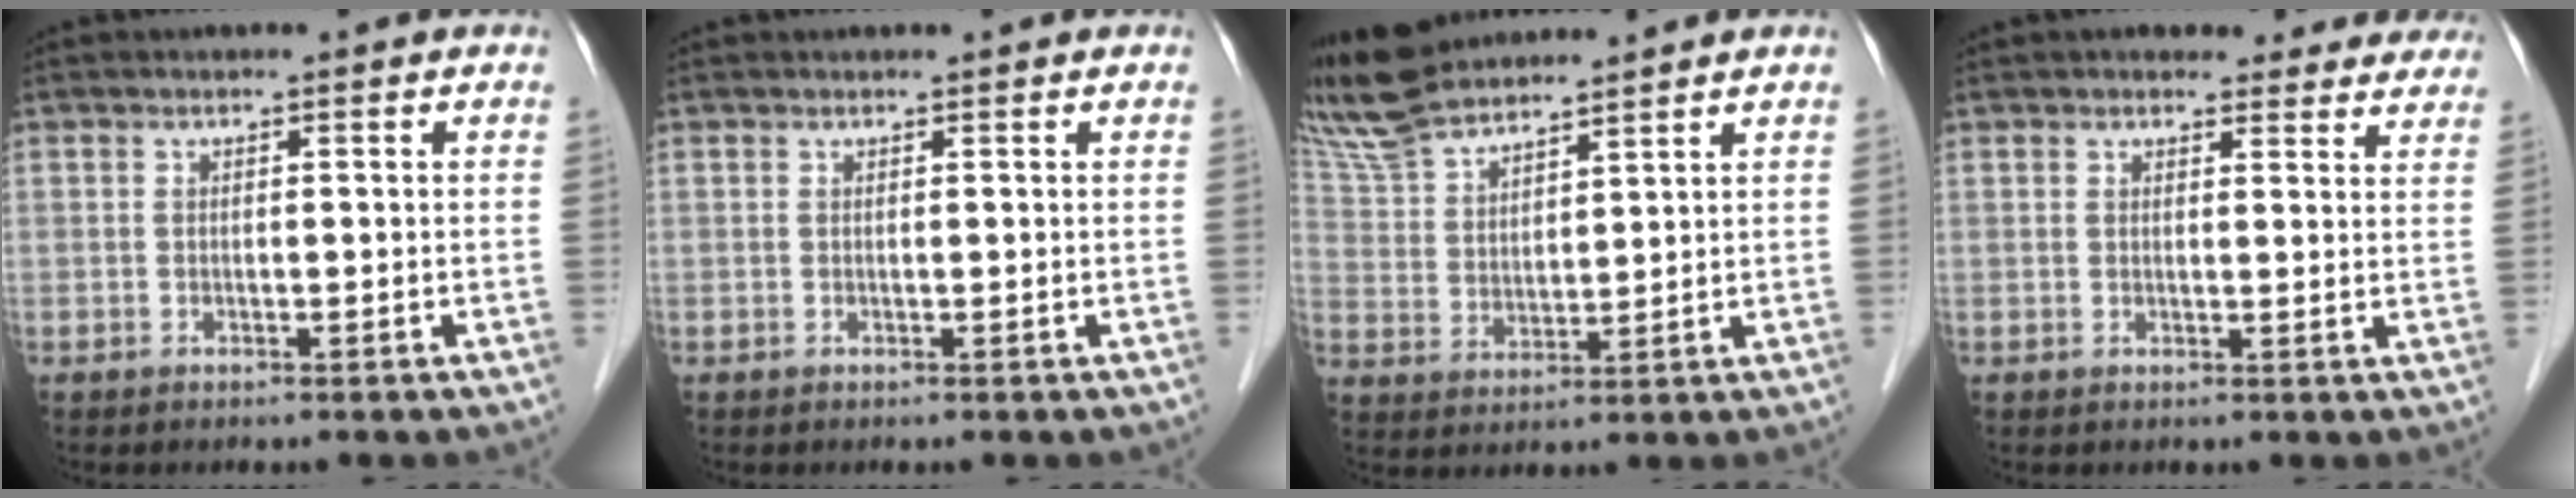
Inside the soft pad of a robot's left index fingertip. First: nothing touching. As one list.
[{"total": 1.0, "force": [1.0, 0.1, 0.2], "torque": [-0.004, 0.016, 0.016]}, {"total": 10.3, "force": [9.7, 1.7, 2.9], "torque": [-0.076, 0.023, 0.201]}, {"total": 9.6, "force": [8.9, 3.0, 2.0], "torque": [0.011, 0.001, 0.079]}]